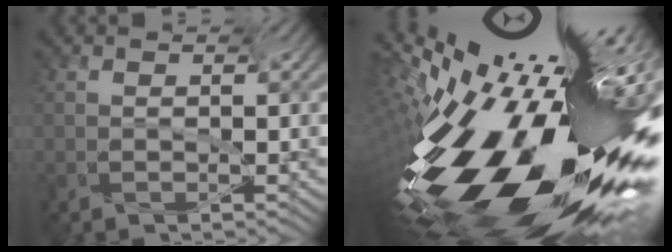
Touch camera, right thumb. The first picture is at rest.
{"total": 19.1, "force": [-9.3, 6.0, 15.5], "torque": [-0.255, -0.031, -0.167]}